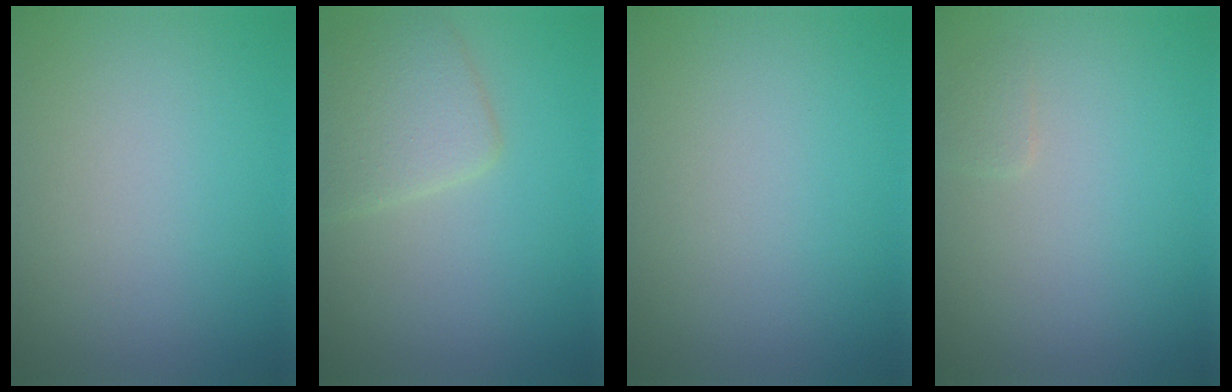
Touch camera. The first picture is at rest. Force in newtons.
{"total": 3.7, "press": 3.7, "slide": 0.2}
{"total": 0.0}
{"total": 0.7, "press": 0.7, "slide": 0.0}